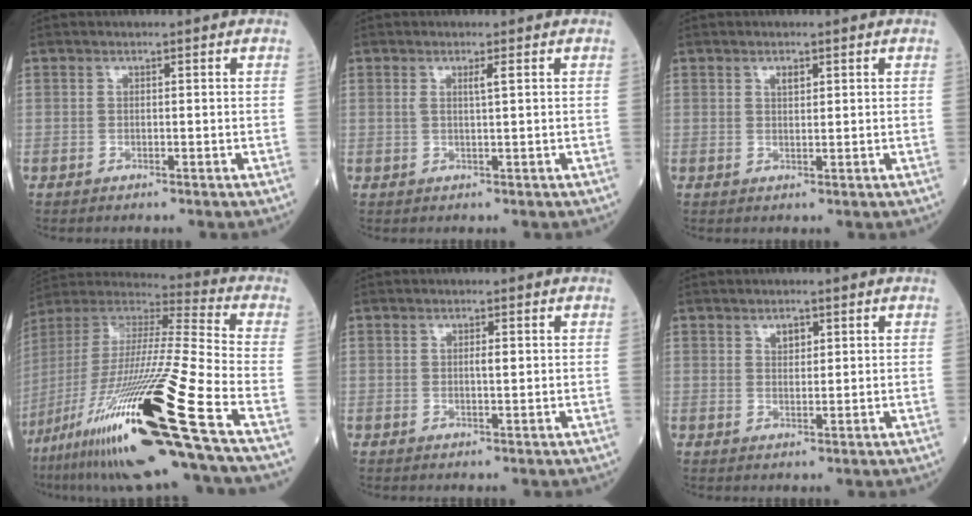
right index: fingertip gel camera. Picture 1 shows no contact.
{"total": 1.3, "force": [0.6, -0.2, 1.2], "torque": [-0.025, 0.002, 0.012]}
{"total": 1.4, "force": [0.8, 0.6, 1.0], "torque": [-0.019, 0.001, 0.015]}
{"total": 30.3, "force": [-15.6, 0.1, 26.0], "torque": [-0.501, -0.060, -0.288]}
{"total": 1.2, "force": [0.3, 0.3, 1.1], "torque": [-0.017, 0.003, 0.006]}
{"total": 1.9, "force": [1.1, 1.0, 1.2], "torque": [-0.021, 0.000, 0.021]}